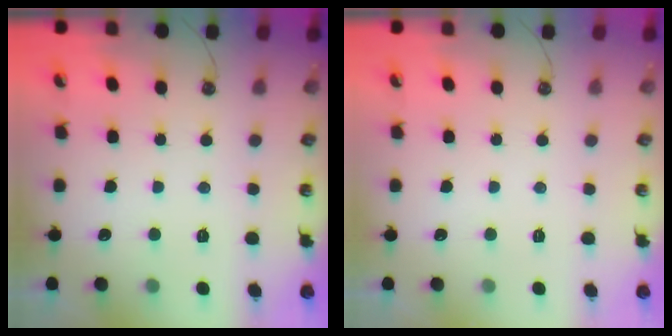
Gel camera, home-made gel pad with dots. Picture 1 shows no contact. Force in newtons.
{"total": 0.0}